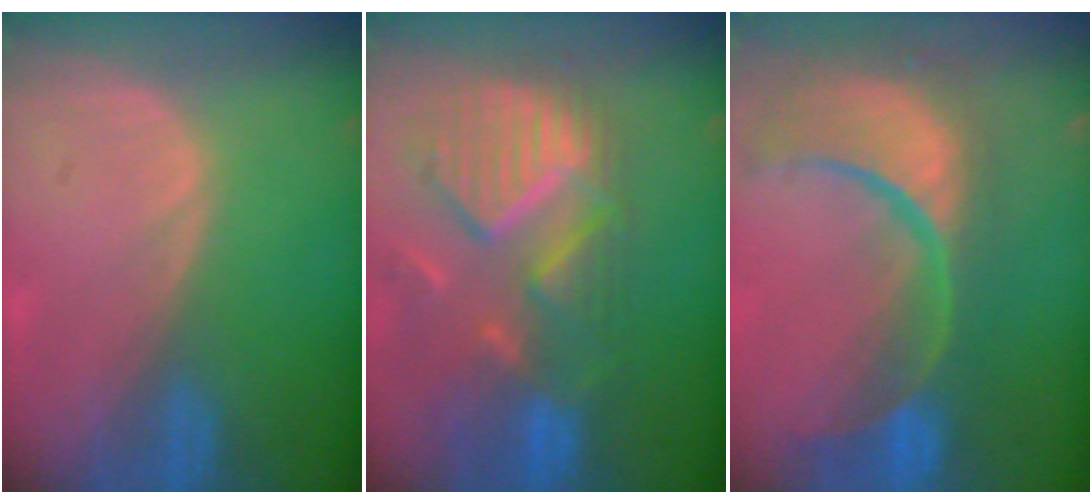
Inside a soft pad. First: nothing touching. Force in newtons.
{"total": 11.8, "press": 10.4, "slide": 5.7}
{"total": 14.2, "press": 11.3, "slide": 8.7}